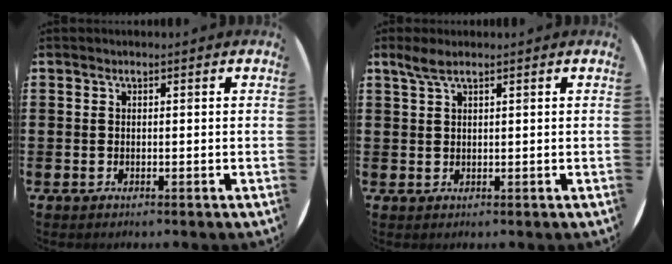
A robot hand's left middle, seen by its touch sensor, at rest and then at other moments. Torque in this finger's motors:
{"motor_torque": [0.20, -0.16, 0.02, 0.01]}